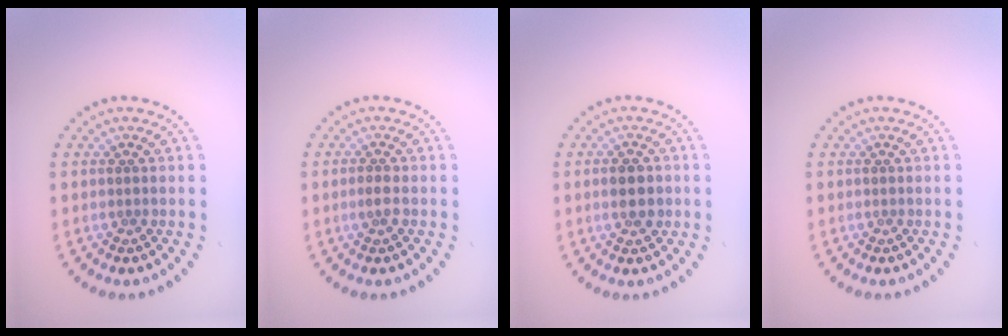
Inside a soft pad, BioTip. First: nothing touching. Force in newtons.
{"total": 1.2, "press": 1.1, "slide": 0.4}
{"total": 2.6, "press": 2.6, "slide": 0.1}
{"total": 0.0}